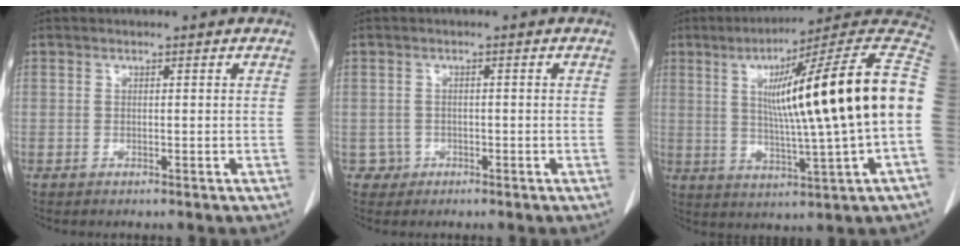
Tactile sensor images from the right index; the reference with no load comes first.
{"total": 2.1, "force": [-0.8, 1.9, -0.4], "torque": [0.015, 0.012, -0.015]}
{"total": 25.0, "force": [2.1, 0.7, 24.9], "torque": [-0.308, 0.042, 0.026]}